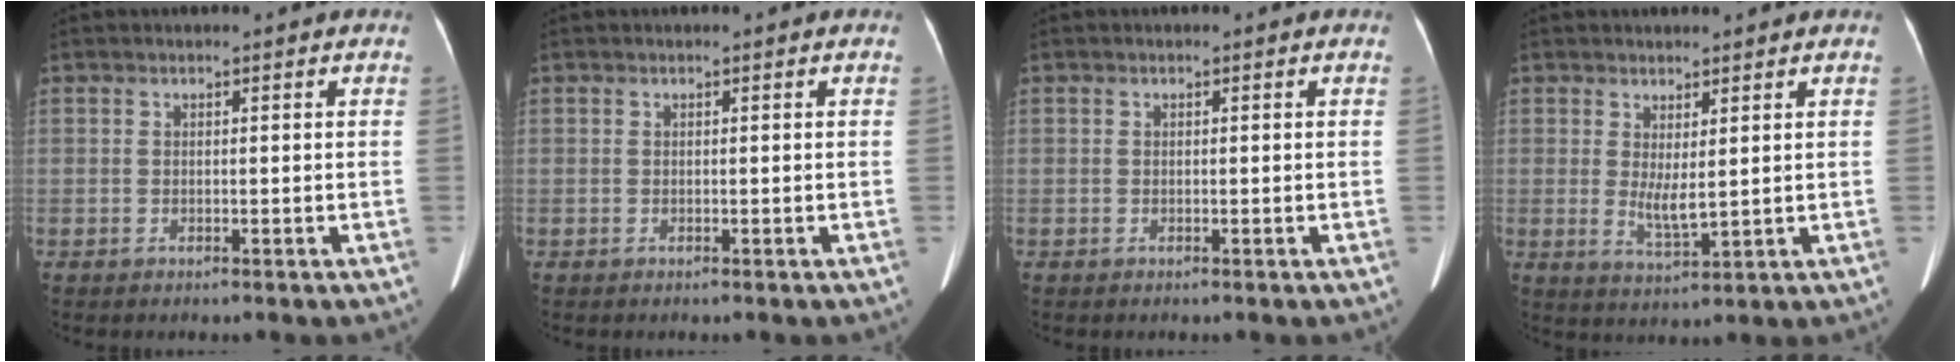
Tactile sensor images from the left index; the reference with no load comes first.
{"total": 0.0}
{"total": 0.0}
{"total": 3.8, "force": [0.9, 0.7, 3.6], "torque": [-0.072, -0.011, 0.027]}